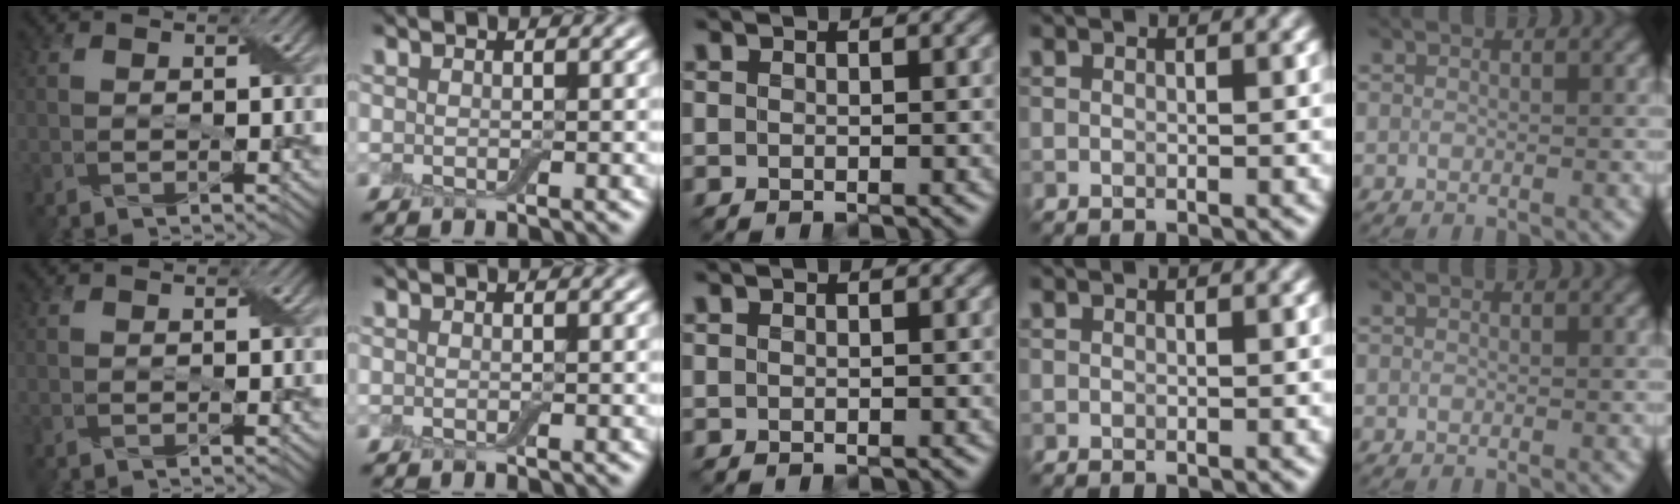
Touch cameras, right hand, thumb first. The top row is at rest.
{}